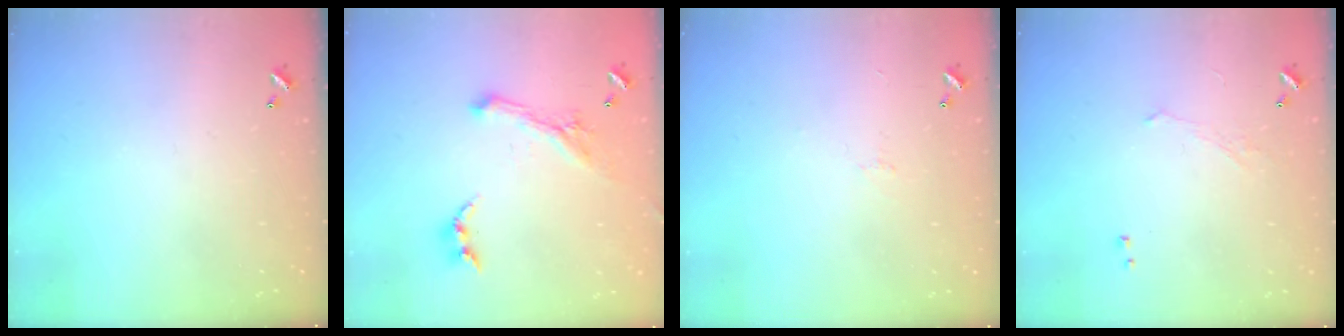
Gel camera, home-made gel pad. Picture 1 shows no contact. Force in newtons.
{"total": 1.8, "press": 1.7, "slide": 0.4}
{"total": 0.6, "press": 0.4, "slide": 0.5}
{"total": 0.9, "press": 0.7, "slide": 0.5}